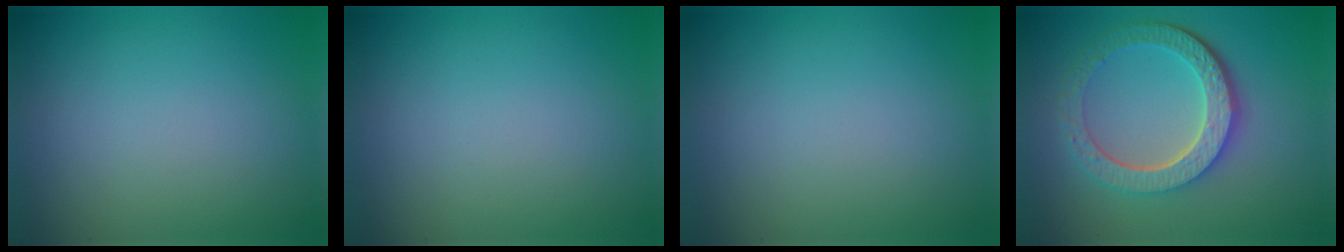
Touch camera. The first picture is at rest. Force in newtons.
{"total": 0.0}
{"total": 0.0}
{"total": 6.0, "press": 4.5, "slide": 4.0}